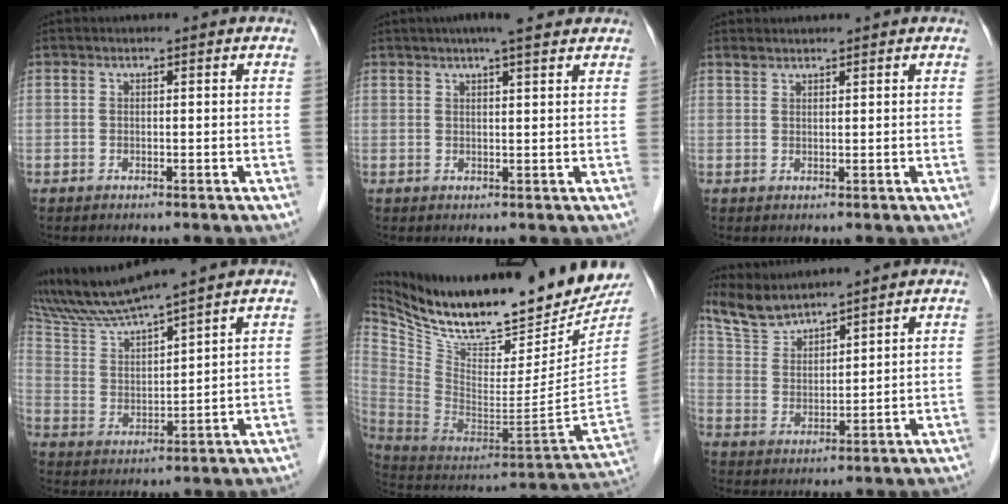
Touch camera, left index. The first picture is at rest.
{"total": 6.7, "force": [5.3, 0.7, 4.0], "torque": [-0.057, 0.027, 0.073]}
{"total": 1.2, "force": [1.2, 0.1, 0.1], "torque": [-0.007, 0.006, 0.029]}
{"total": 9.3, "force": [8.5, -1.0, 3.7], "torque": [-0.087, 0.008, 0.173]}
{"total": 26.7, "force": [22.6, 6.8, 12.4], "torque": [-0.215, -0.045, 0.344]}
{"total": 6.4, "force": [6.3, 0.3, 1.0], "torque": [-0.040, 0.011, 0.138]}